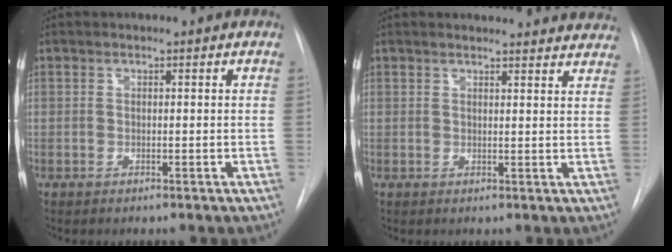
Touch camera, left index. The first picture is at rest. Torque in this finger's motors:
{"motor_torque": [0.88, -1.26, 0.00, 0.00]}